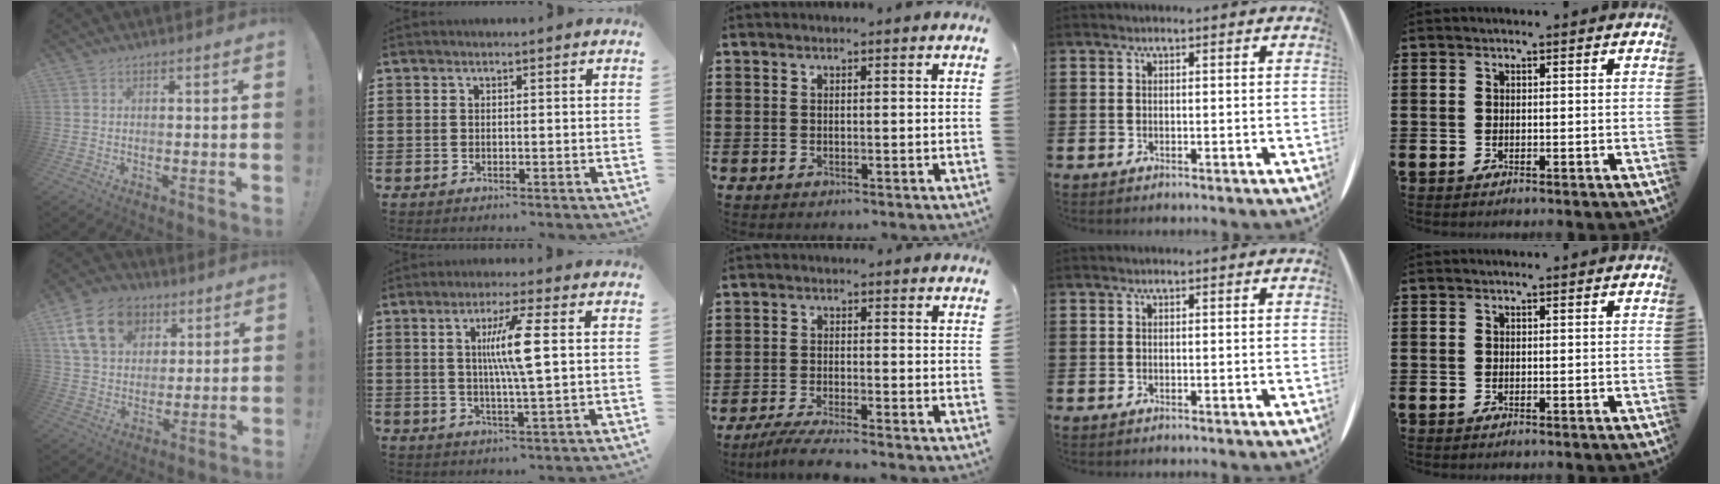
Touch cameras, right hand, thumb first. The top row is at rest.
{"thumb": {"total": 17.7, "force": [7.8, 13.0, 9.0], "torque": [-0.143, -0.024, 0.153]}, "index": {"total": 7.8, "force": [1.4, 0.0, 7.7], "torque": [-0.147, -0.002, 0.016]}, "middle": {"total": 3.9, "force": [-3.5, -0.2, 1.8], "torque": [-0.037, -0.011, -0.065]}}